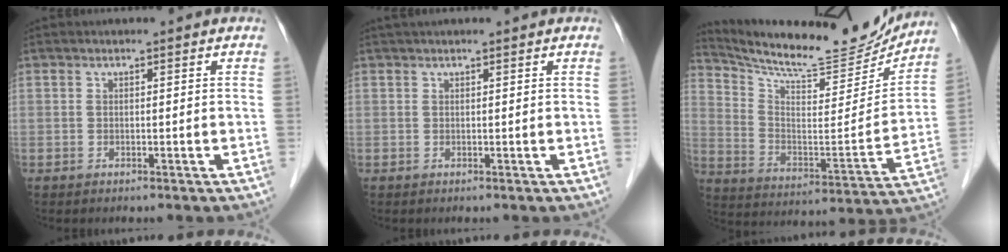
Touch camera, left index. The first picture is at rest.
{"total": 2.3, "force": [2.0, 0.0, 1.2], "torque": [-0.009, 0.029, 0.031]}
{"total": 20.5, "force": [19.1, 3.1, 6.6], "torque": [-0.123, -0.046, 0.284]}